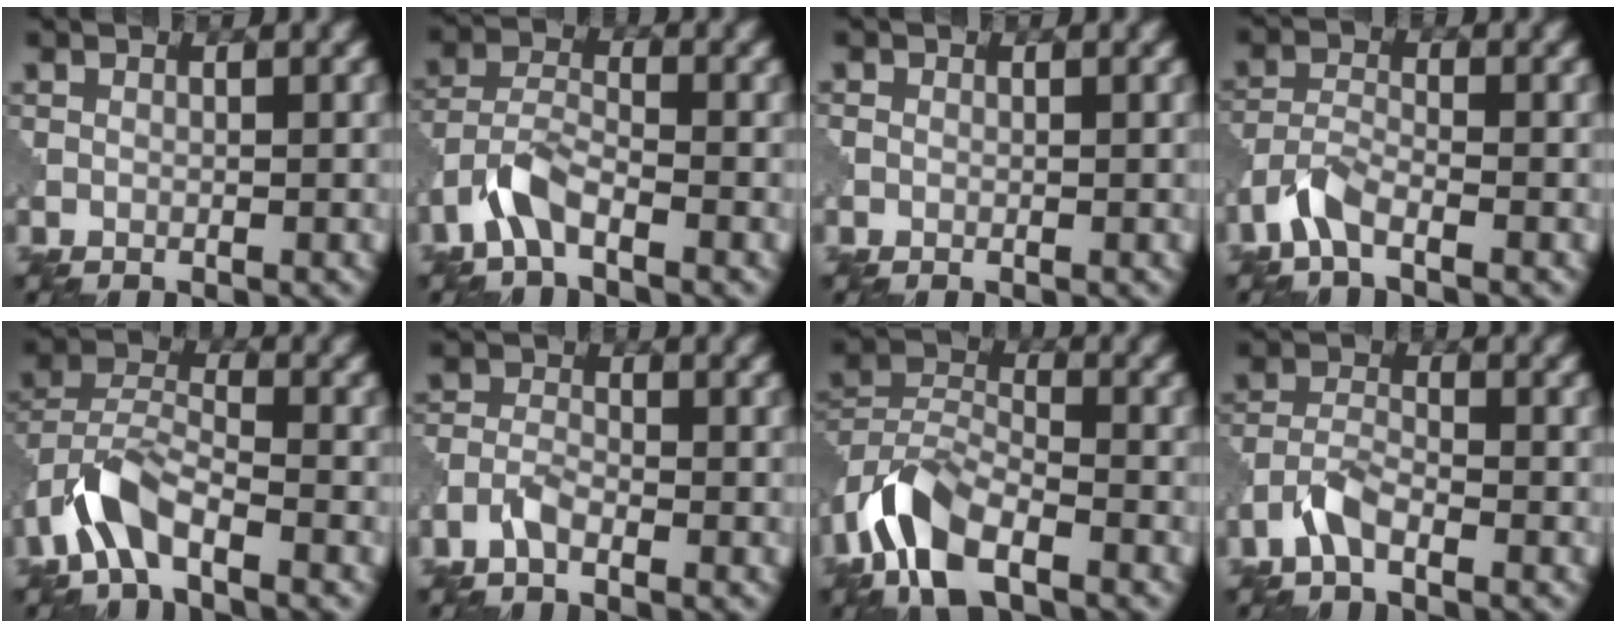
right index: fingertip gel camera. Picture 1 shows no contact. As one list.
[{"total": 3.9, "force": [-2.5, 1.5, 2.7], "torque": [-0.057, 0.009, -0.062]}, {"total": 0.7, "force": [0.0, 0.7, 0.2], "torque": [-0.002, -0.002, -0.001]}, {"total": 3.3, "force": [-2.3, 1.1, 2.1], "torque": [-0.052, 0.003, -0.056]}, {"total": 5.4, "force": [-3.2, 2.2, 3.7], "torque": [-0.073, 0.009, -0.071]}, {"total": 2.3, "force": [-1.5, 1.1, 1.4], "torque": [-0.032, 0.005, -0.039]}, {"total": 7.7, "force": [-4.8, 3.5, 4.9], "torque": [-0.093, 0.004, -0.105]}, {"total": 3.1, "force": [-2.0, 1.2, 2.0], "torque": [-0.044, 0.008, -0.050]}]